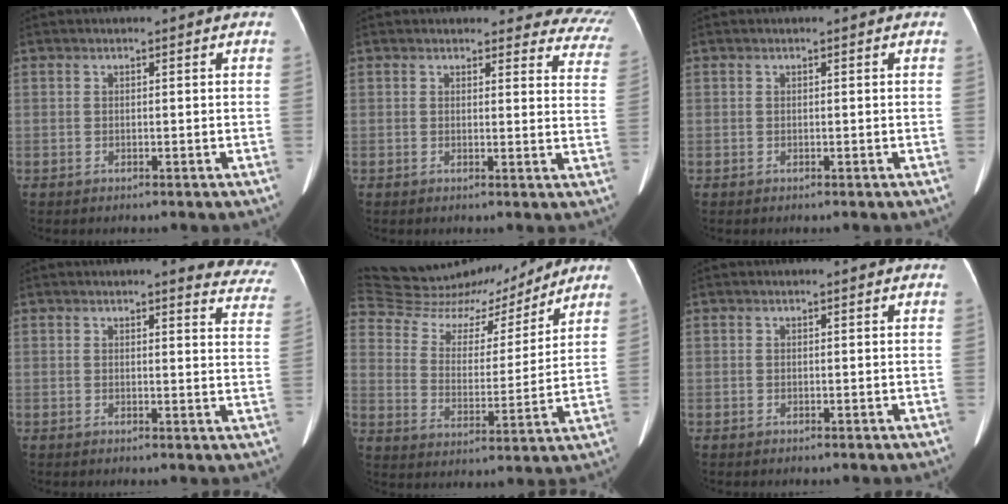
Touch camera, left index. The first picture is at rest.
{"total": 13.9, "force": [13.1, 4.2, 1.7], "torque": [0.037, -0.067, 0.095]}
{"total": 0.0}
{"total": 10.9, "force": [10.1, 2.2, 3.5], "torque": [0.001, -0.035, 0.073]}
{"total": 21.8, "force": [19.9, 6.8, 5.7], "torque": [-0.120, 0.015, 0.307]}
{"total": 0.0}